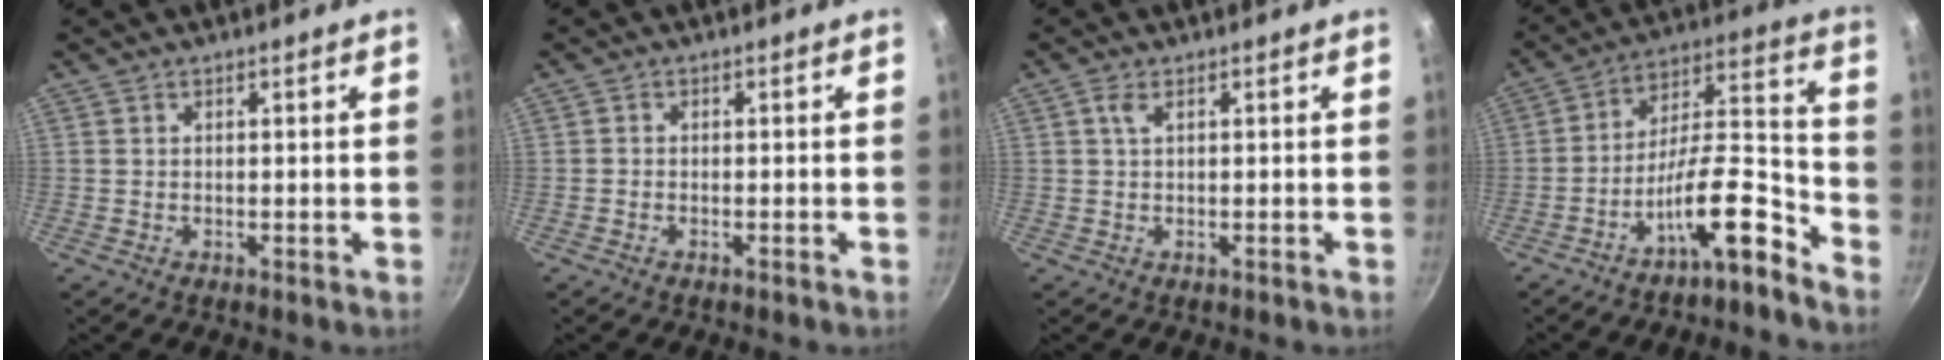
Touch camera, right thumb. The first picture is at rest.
{"total": 0.7, "force": [-0.6, 0.2, 0.3], "torque": [-0.013, 0.004, -0.014]}
{"total": 1.0, "force": [0.1, 0.3, 0.9], "torque": [-0.019, 0.002, 0.001]}
{"total": 13.0, "force": [-8.5, 3.2, 9.2], "torque": [-0.133, 0.091, -0.145]}